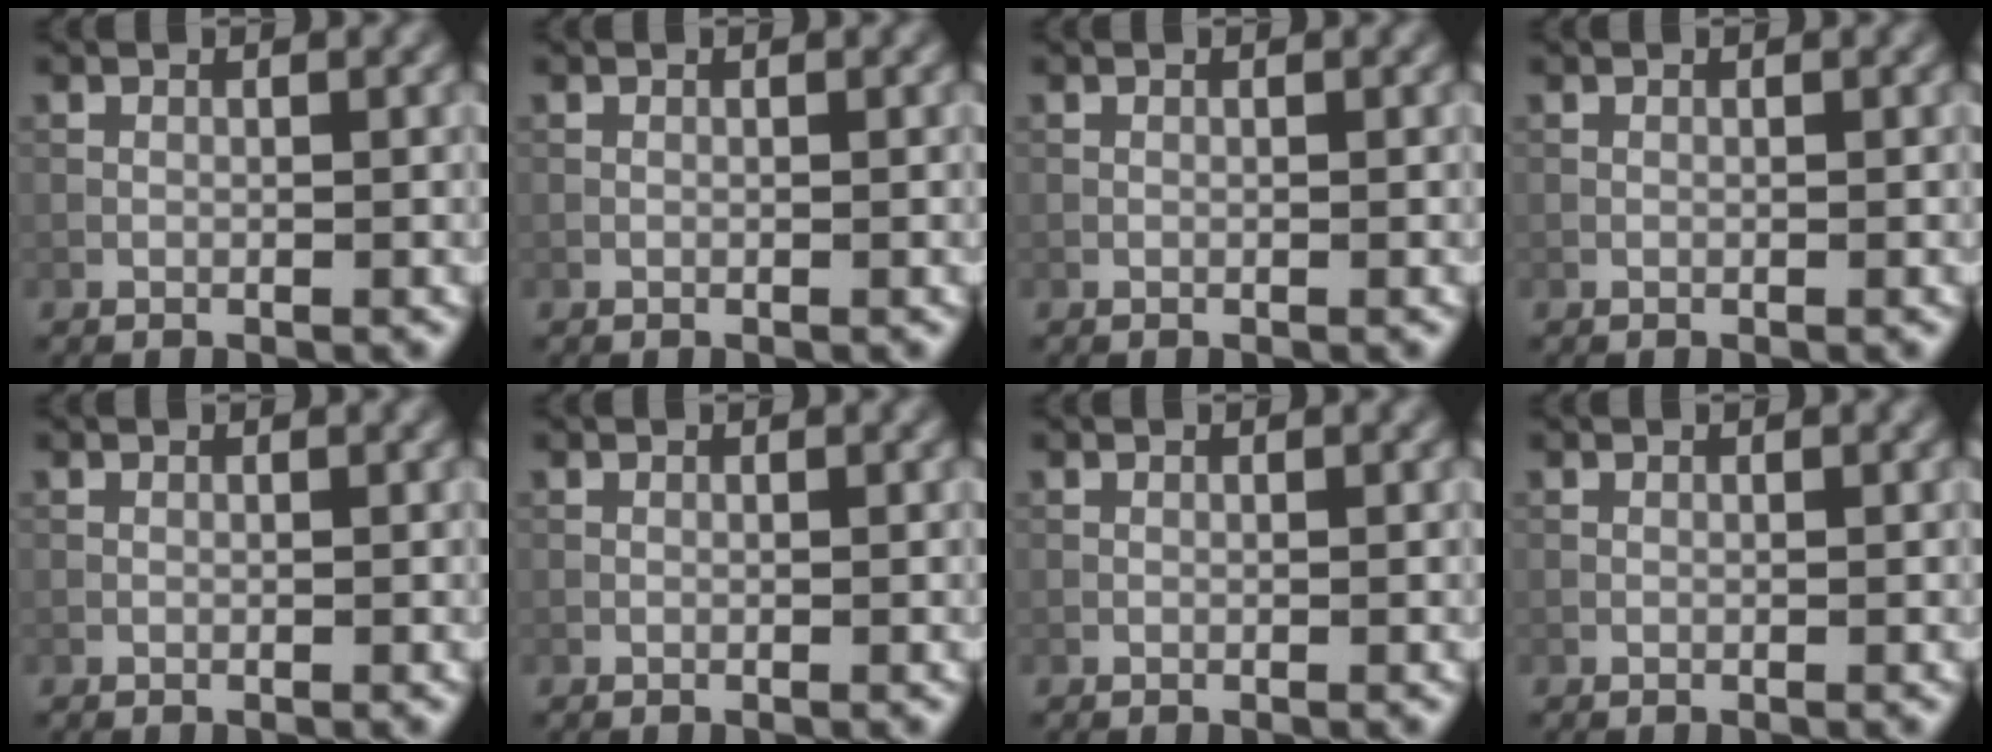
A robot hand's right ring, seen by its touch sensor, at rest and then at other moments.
{"total": 0.0}
{"total": 0.0}
{"total": 0.0}
{"total": 0.0}
{"total": 0.0}
{"total": 0.0}
{"total": 0.0}